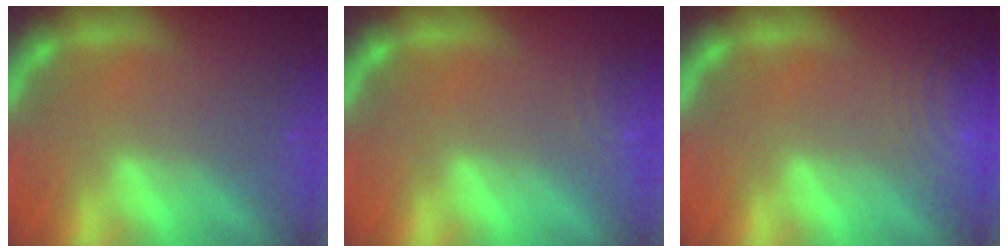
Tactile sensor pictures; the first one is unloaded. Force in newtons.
{"total": 2.5}
{"total": 9.1}